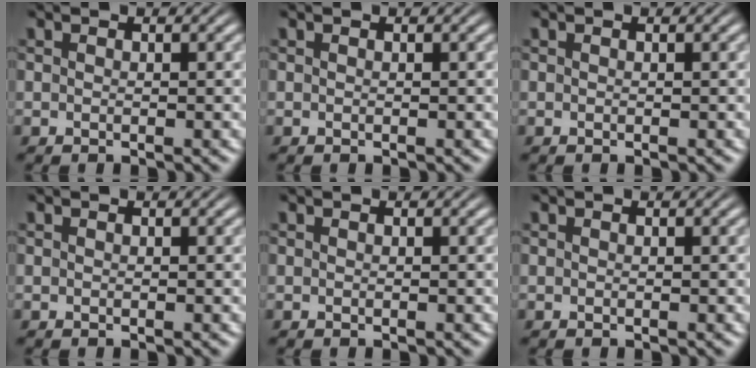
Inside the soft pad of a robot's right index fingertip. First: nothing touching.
{"total": 0.0}
{"total": 0.0}
{"total": 0.0}
{"total": 0.0}
{"total": 0.0}